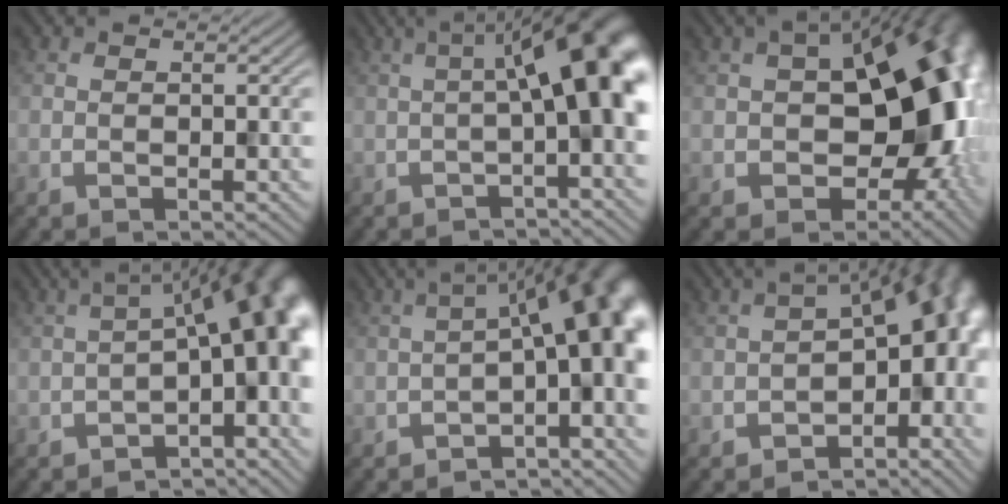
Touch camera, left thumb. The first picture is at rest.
{"total": 9.9, "force": [0.1, 2.1, 9.6], "torque": [-0.125, 0.026, -0.005]}
{"total": 17.5, "force": [-0.5, 11.0, 13.5], "torque": [-0.169, -0.023, 0.002]}
{"total": 13.5, "force": [-2.7, 5.2, 12.2], "torque": [-0.143, 0.012, -0.037]}
{"total": 12.4, "force": [-1.8, 4.3, 11.5], "torque": [-0.138, 0.022, -0.029]}
{"total": 13.9, "force": [-3.0, 7.6, 11.3], "torque": [-0.134, -0.009, -0.032]}